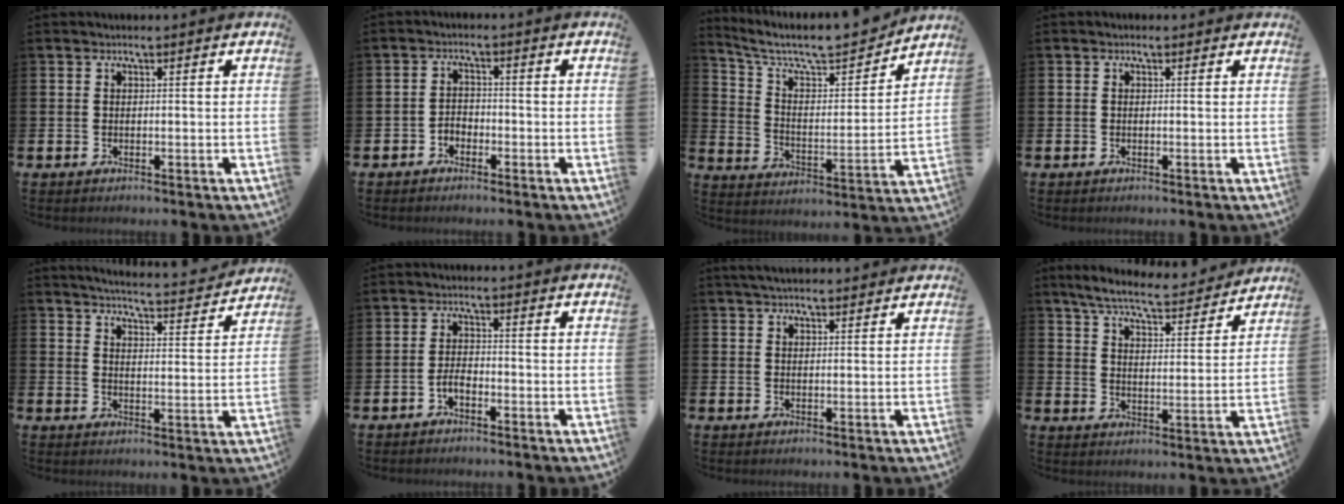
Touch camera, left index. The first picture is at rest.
{"total": 1.9, "force": [-1.5, 1.1, 0.1], "torque": [-0.010, 0.007, -0.033]}
{"total": 8.9, "force": [7.8, 2.5, 3.4], "torque": [-0.100, -0.058, 0.131]}
{"total": 0.0}
{"total": 5.1, "force": [5.1, 0.0, 0.8], "torque": [-0.029, -0.039, 0.086]}
{"total": 1.9, "force": [-1.2, 0.7, 1.3], "torque": [-0.019, 0.000, -0.024]}
{"total": 2.9, "force": [2.7, 0.6, 0.8], "torque": [-0.017, -0.005, 0.050]}
{"total": 7.4, "force": [6.9, 0.7, 2.4], "torque": [-0.068, -0.043, 0.118]}